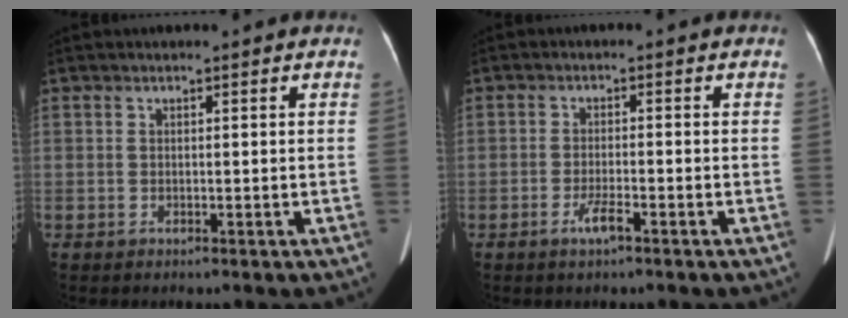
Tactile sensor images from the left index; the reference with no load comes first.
{"total": 2.7, "force": [-1.8, 0.2, 2.0], "torque": [-0.041, -0.006, -0.035]}